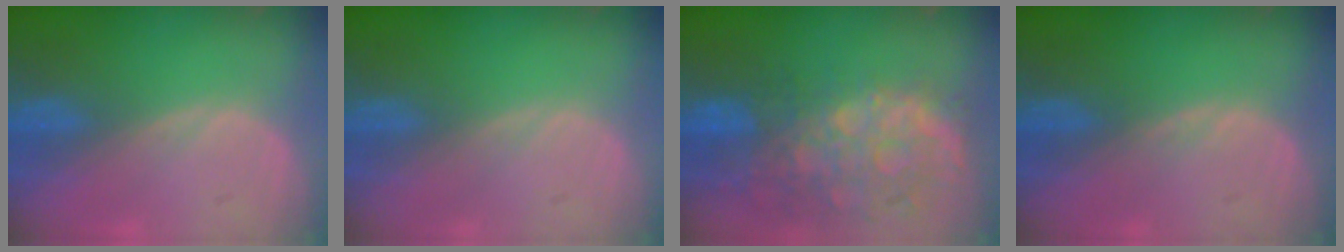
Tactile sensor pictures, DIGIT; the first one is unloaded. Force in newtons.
{"total": 0.0}
{"total": 13.3, "press": 10.9, "slide": 7.6}
{"total": 0.5, "press": 0.5, "slide": 0.2}